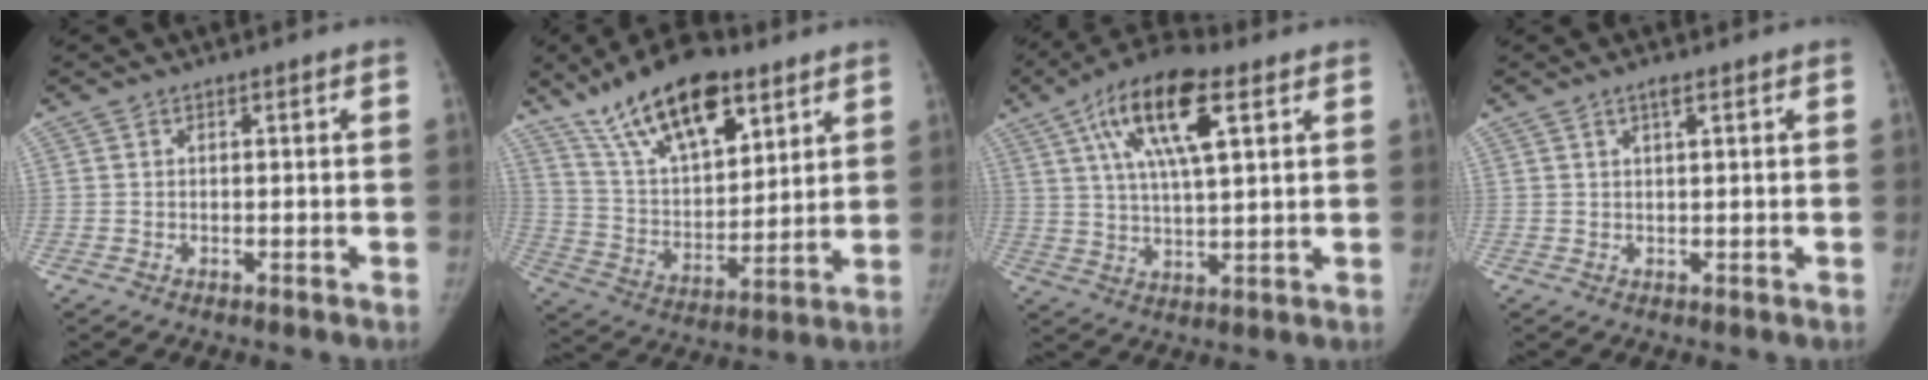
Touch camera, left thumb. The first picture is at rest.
{"total": 20.4, "force": [12.9, 8.8, 13.1], "torque": [-0.190, -0.053, 0.233]}
{"total": 15.6, "force": [6.6, 5.4, 13.1], "torque": [-0.227, -0.002, 0.111]}
{"total": 1.7, "force": [1.0, 0.2, 1.3], "torque": [-0.026, 0.000, 0.020]}